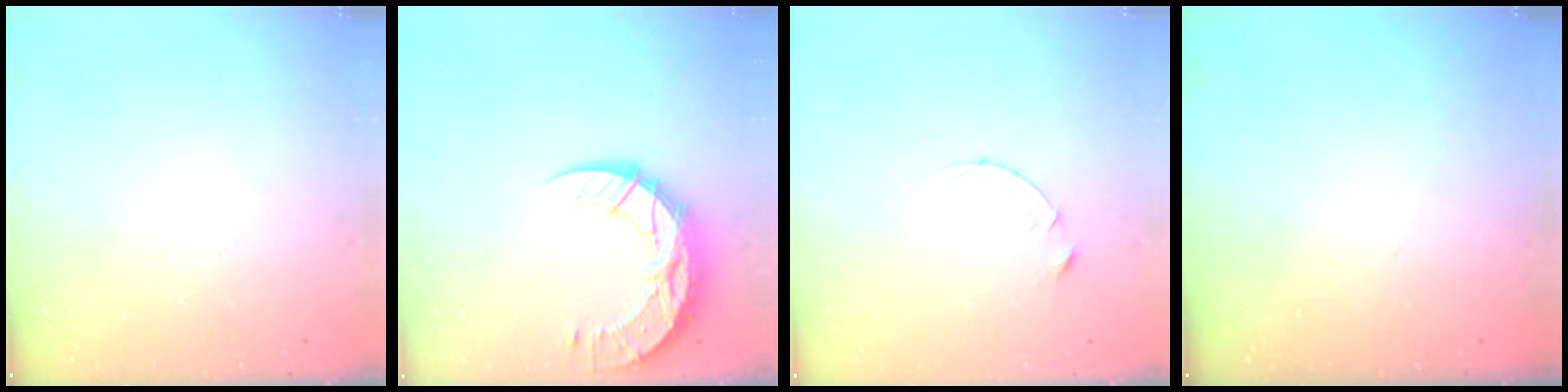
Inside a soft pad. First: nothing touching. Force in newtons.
{"total": 14.5, "press": 14.5, "slide": 1.3}
{"total": 4.1, "press": 4.0, "slide": 0.4}
{"total": 0.0}